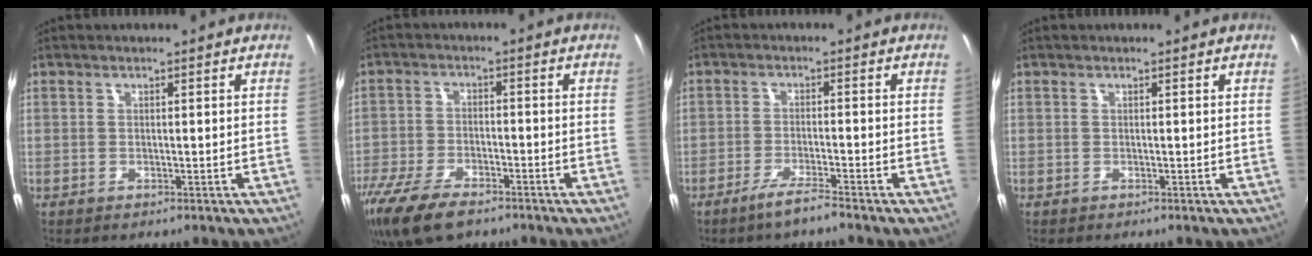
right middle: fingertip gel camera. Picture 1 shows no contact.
{"total": 13.8, "force": [-9.6, 5.8, 8.0], "torque": [-0.194, -0.044, -0.179]}
{"total": 4.2, "force": [-3.3, -0.2, 2.6], "torque": [-0.066, -0.005, -0.064]}
{"total": 0.0}